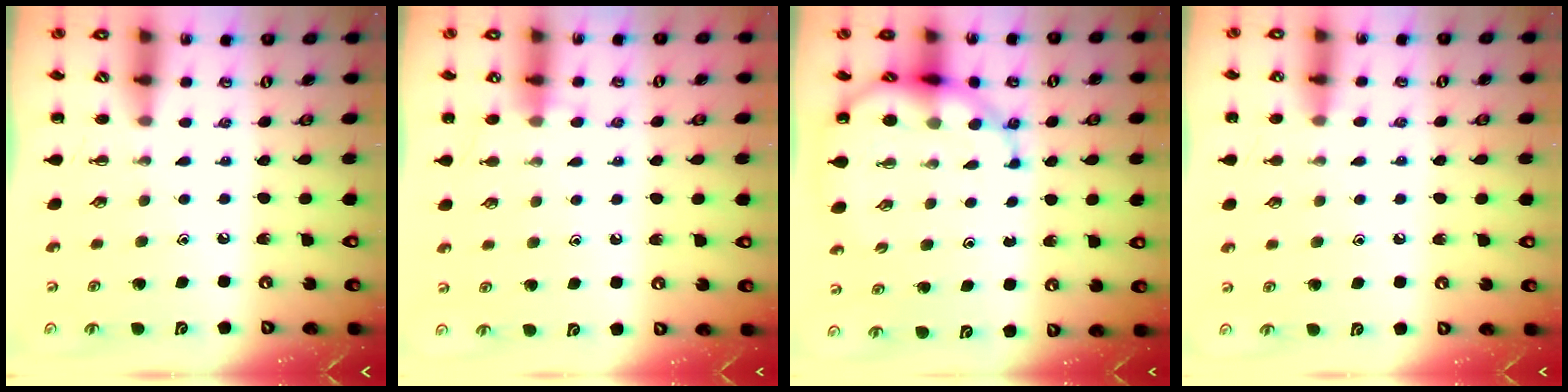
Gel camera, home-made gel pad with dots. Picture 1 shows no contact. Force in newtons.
{"total": 6.9, "press": 6.4, "slide": 2.7}
{"total": 9.4, "press": 9.0, "slide": 2.7}
{"total": 6.8, "press": 6.4, "slide": 2.3}